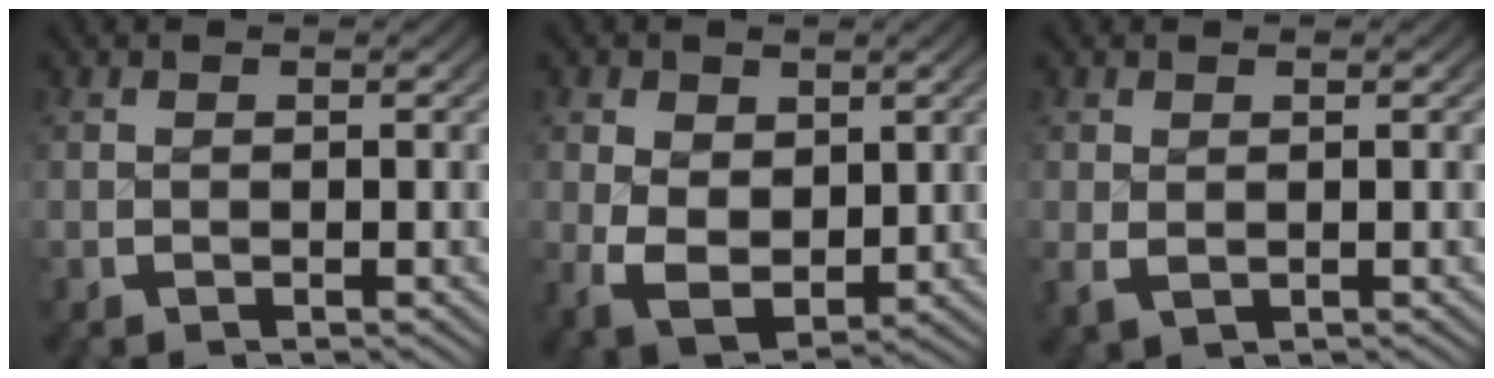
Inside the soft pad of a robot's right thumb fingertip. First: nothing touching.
{"total": 6.3, "force": [-0.9, 4.8, 3.9], "torque": [-0.100, -0.045, 0.006]}
{"total": 1.3, "force": [0.0, 1.0, 0.9], "torque": [-0.020, -0.006, 0.007]}